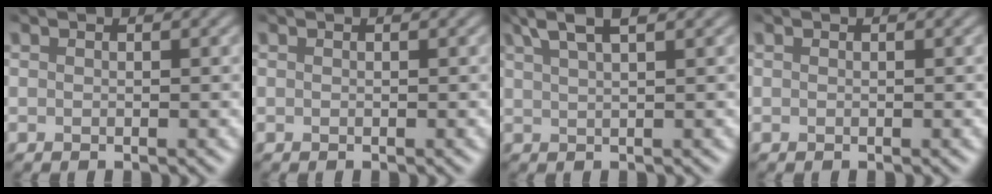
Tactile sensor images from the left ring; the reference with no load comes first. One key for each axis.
{"total": 0.0}
{"total": 3.7, "fx": 2.5, "fy": 0.6, "fz": 2.6, "tx": -0.050, "ty": 0.015, "tz": 0.049}
{"total": 0.0}